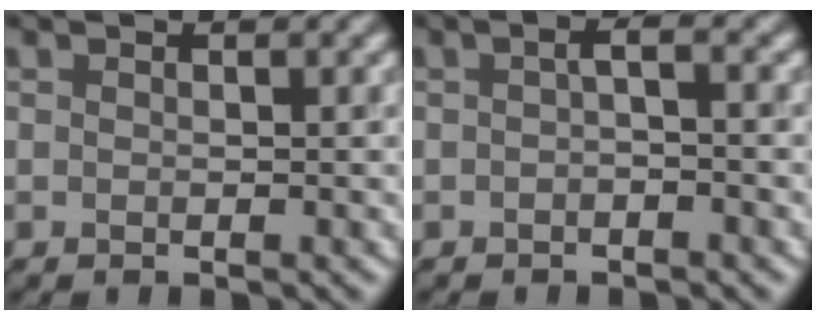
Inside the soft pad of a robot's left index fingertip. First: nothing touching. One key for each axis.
{"total": 1.1, "fx": -0.3, "fy": 0.1, "fz": 1.0, "tx": -0.018, "ty": 0.004, "tz": -0.006}